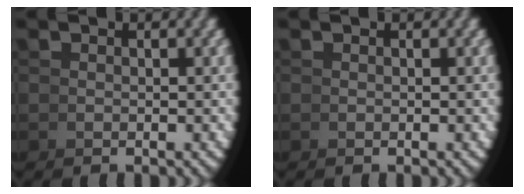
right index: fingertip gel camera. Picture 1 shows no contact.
{"total": 0.0}